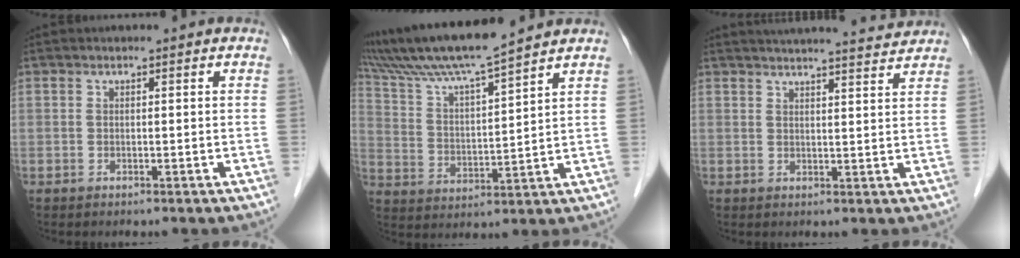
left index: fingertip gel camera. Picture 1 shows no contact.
{"total": 13.6, "force": [11.9, -0.9, 6.5], "torque": [-0.133, 0.018, 0.215]}
{"total": 12.4, "force": [11.8, 0.2, 3.6], "torque": [-0.051, 0.001, 0.148]}